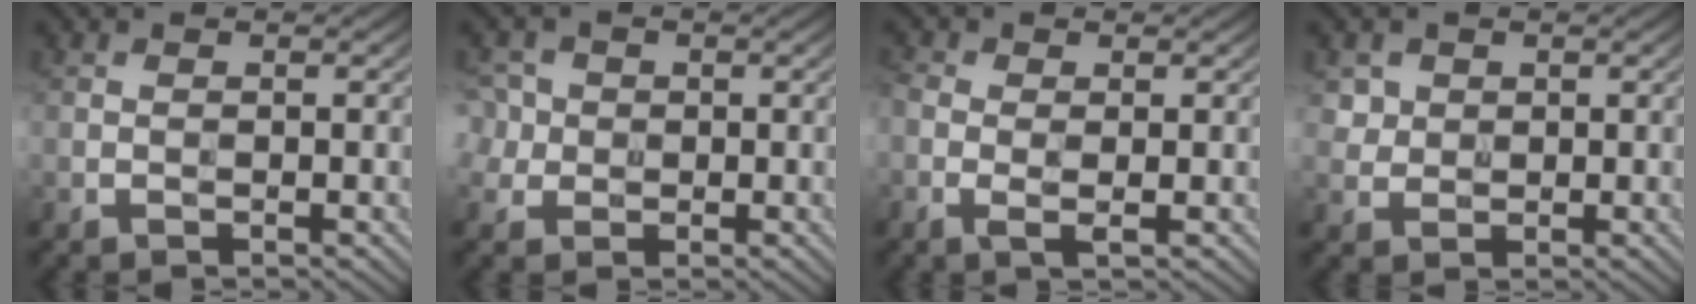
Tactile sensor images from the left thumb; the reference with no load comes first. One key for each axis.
{"total": 3.5, "fx": 0.2, "fy": 3.3, "fz": 1.2, "tx": -0.040, "ty": 0.006, "tz": -0.005}
{"total": 2.9, "fx": -0.3, "fy": 1.4, "fz": 2.5, "tx": -0.070, "ty": -0.002, "tz": -0.012}
{"total": 2.4, "fx": 1.1, "fy": 2.1, "fz": 0.4, "tx": -0.019, "ty": -0.012, "tz": 0.029}